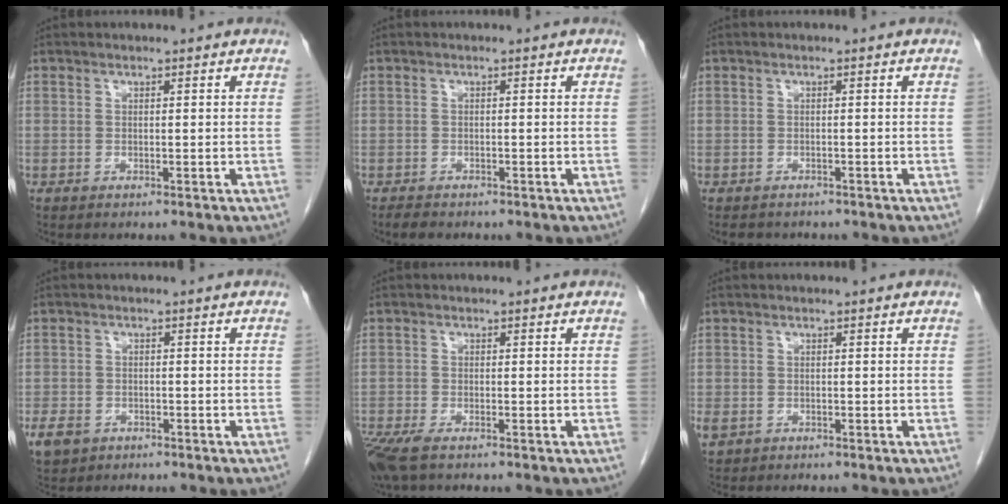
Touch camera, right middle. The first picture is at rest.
{"total": 1.8, "force": [-1.5, 0.8, 0.7], "torque": [-0.019, -0.004, -0.022]}
{"total": 3.9, "force": [-3.4, 1.7, 1.0], "torque": [-0.015, -0.002, -0.041]}
{"total": 7.2, "force": [-3.9, 5.5, 2.6], "torque": [-0.070, -0.003, -0.057]}
{"total": 5.6, "force": [-3.9, 1.7, 3.6], "torque": [-0.075, -0.017, -0.070]}
{"total": 1.9, "force": [-0.8, 1.5, 0.9], "torque": [-0.023, 0.000, -0.005]}